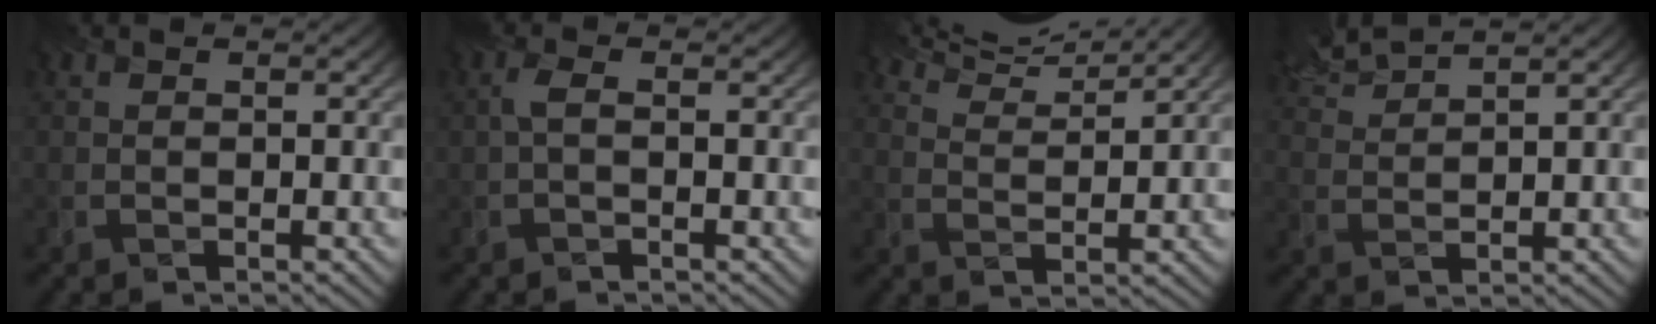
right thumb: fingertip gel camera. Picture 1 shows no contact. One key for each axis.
{"total": 1.5, "fx": 0.0, "fy": 0.4, "fz": 1.5, "tx": -0.035, "ty": 0.007, "tz": -0.003}
{"total": 8.0, "fx": 7.2, "fy": 1.0, "fz": 3.4, "tx": -0.080, "ty": 0.012, "tz": 0.121}
{"total": 4.8, "fx": 4.2, "fy": 0.6, "fz": 2.2, "tx": -0.052, "ty": 0.019, "tz": 0.084}